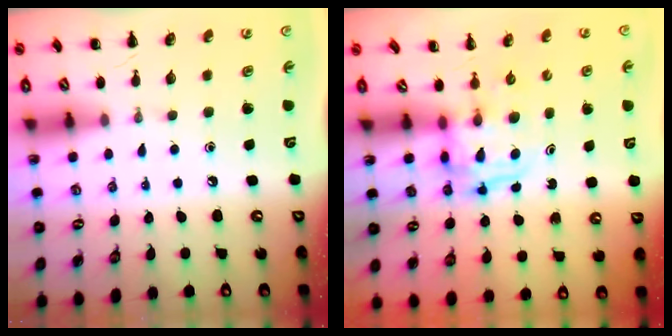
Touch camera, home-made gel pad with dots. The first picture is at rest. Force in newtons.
{"total": 3.4, "press": 3.4, "slide": 0.3}